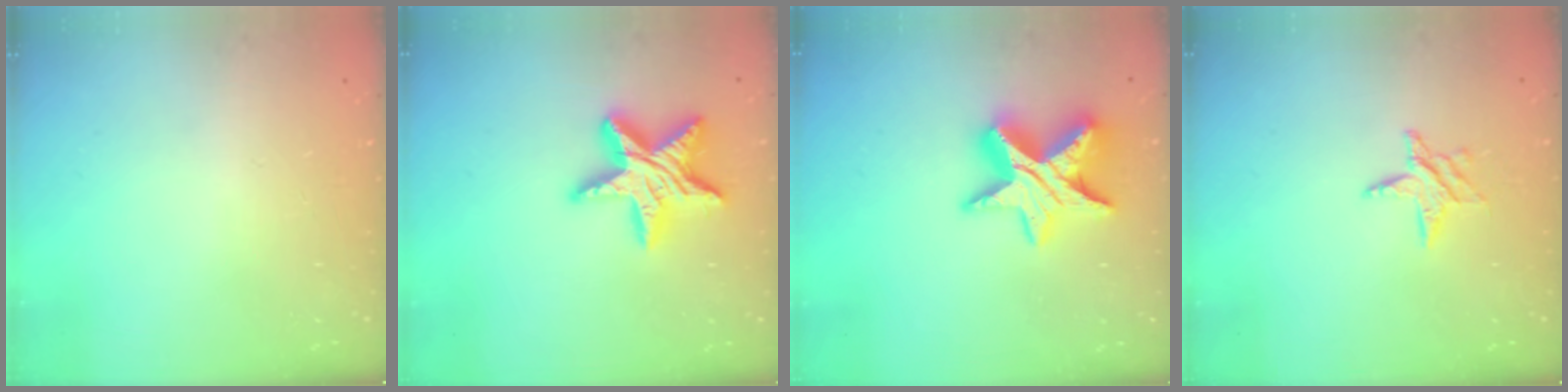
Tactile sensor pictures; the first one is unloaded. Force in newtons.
{"total": 15.5, "press": 15.5, "slide": 0.9}
{"total": 15.0, "press": 14.9, "slide": 1.0}
{"total": 6.1, "press": 6.0, "slide": 0.7}